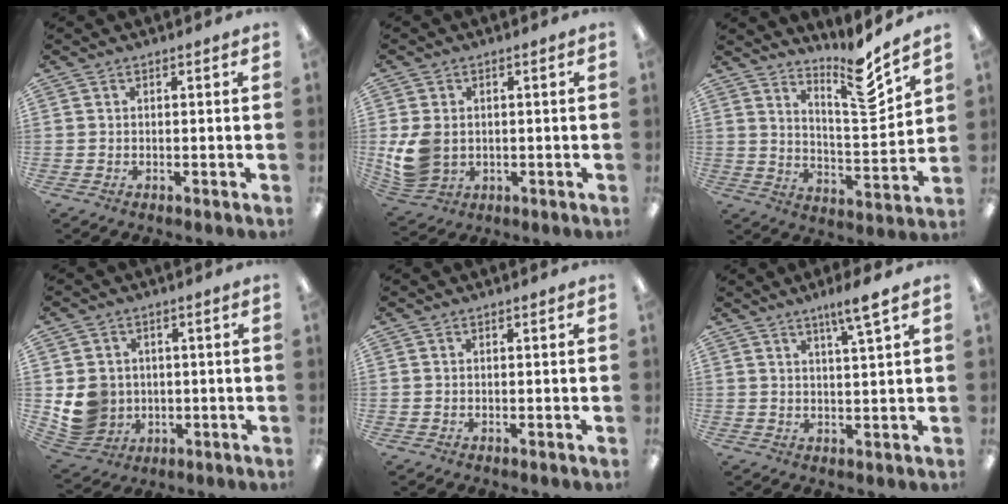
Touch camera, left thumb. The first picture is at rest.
{"total": 8.1, "force": [-0.1, 6.5, 4.9], "torque": [-0.112, 0.005, 0.003]}
{"total": 12.7, "force": [9.8, 2.6, 7.7], "torque": [-0.105, -0.069, 0.160]}
{"total": 8.6, "force": [0.0, 8.1, 2.7], "torque": [-0.070, 0.008, 0.013]}
{"total": 0.0}
{"total": 5.3, "force": [3.7, -0.3, 3.8], "torque": [-0.068, -0.014, 0.058]}